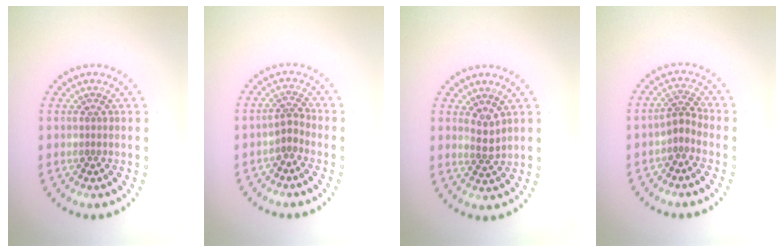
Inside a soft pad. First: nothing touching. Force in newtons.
{"total": 1.6, "press": 1.0, "slide": 1.2}
{"total": 1.8, "press": 1.4, "slide": 1.1}
{"total": 1.9, "press": 1.3, "slide": 1.5}